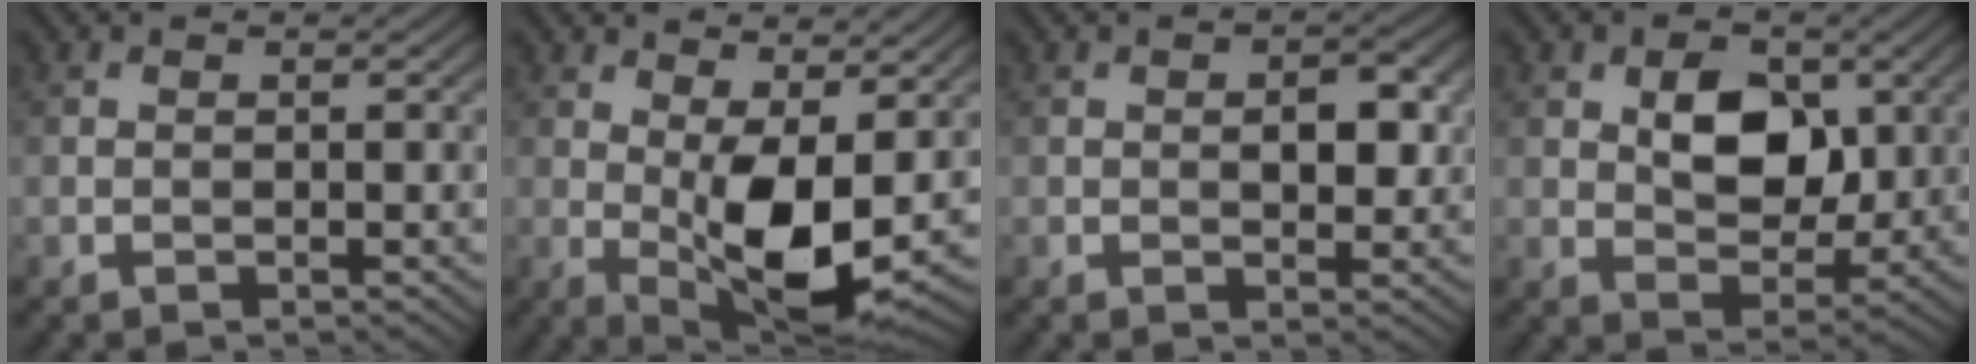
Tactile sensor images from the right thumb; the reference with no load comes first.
{"total": 9.8, "force": [0.7, 3.9, 9.0], "torque": [-0.157, -0.010, 0.016]}
{"total": 3.6, "force": [0.3, 2.0, 3.0], "torque": [-0.043, 0.000, 0.001]}
{"total": 7.3, "force": [1.7, 4.8, 5.2], "torque": [-0.083, -0.001, 0.024]}